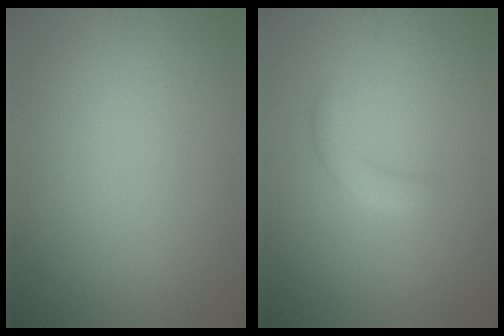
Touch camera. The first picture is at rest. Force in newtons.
{"total": 1.8, "press": 1.8, "slide": 0.1}